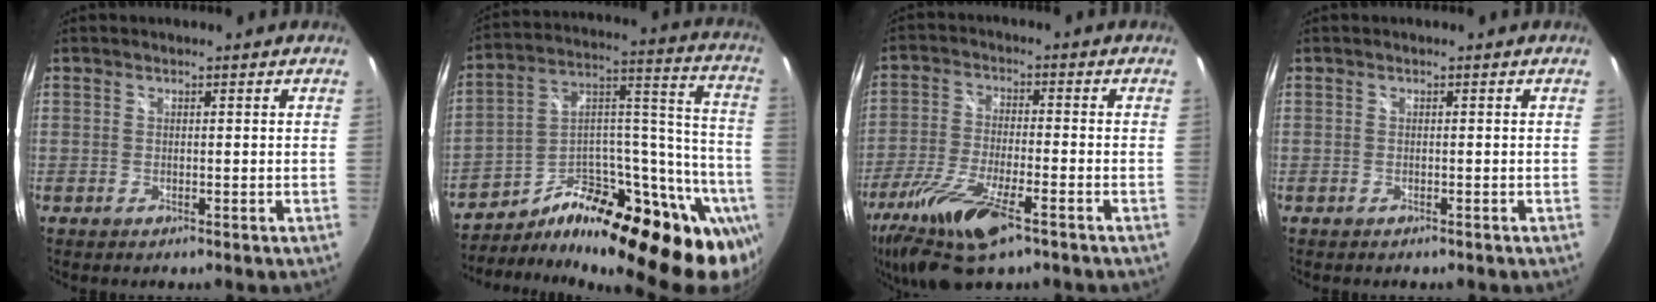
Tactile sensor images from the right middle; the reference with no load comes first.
{"total": 31.5, "force": [-19.8, 13.0, 20.8], "torque": [-0.282, 0.032, -0.294]}
{"total": 15.3, "force": [-9.3, 4.3, 11.4], "torque": [-0.244, -0.045, -0.176]}
{"total": 0.6, "force": [-0.5, 0.3, 0.2], "torque": [-0.005, -0.002, -0.007]}